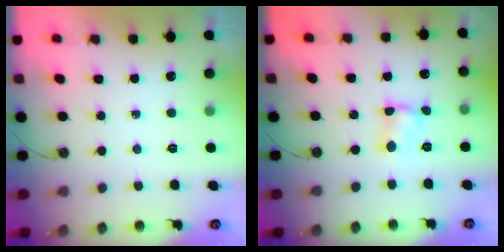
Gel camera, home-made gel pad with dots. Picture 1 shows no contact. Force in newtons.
{"total": 4.2, "press": 4.2, "slide": 0.5}